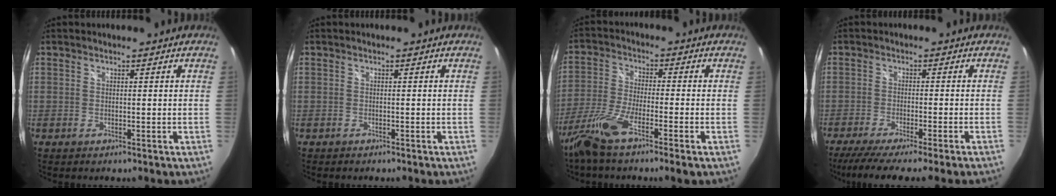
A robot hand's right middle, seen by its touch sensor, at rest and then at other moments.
{"total": 0.6, "force": [-0.5, 0.2, 0.1], "torque": [-0.004, 0.000, -0.008]}
{"total": 9.3, "force": [-6.1, 0.9, 7.0], "torque": [-0.158, -0.014, -0.124]}
{"total": 8.5, "force": [-7.1, -1.7, 4.4], "torque": [-0.091, -0.031, -0.113]}